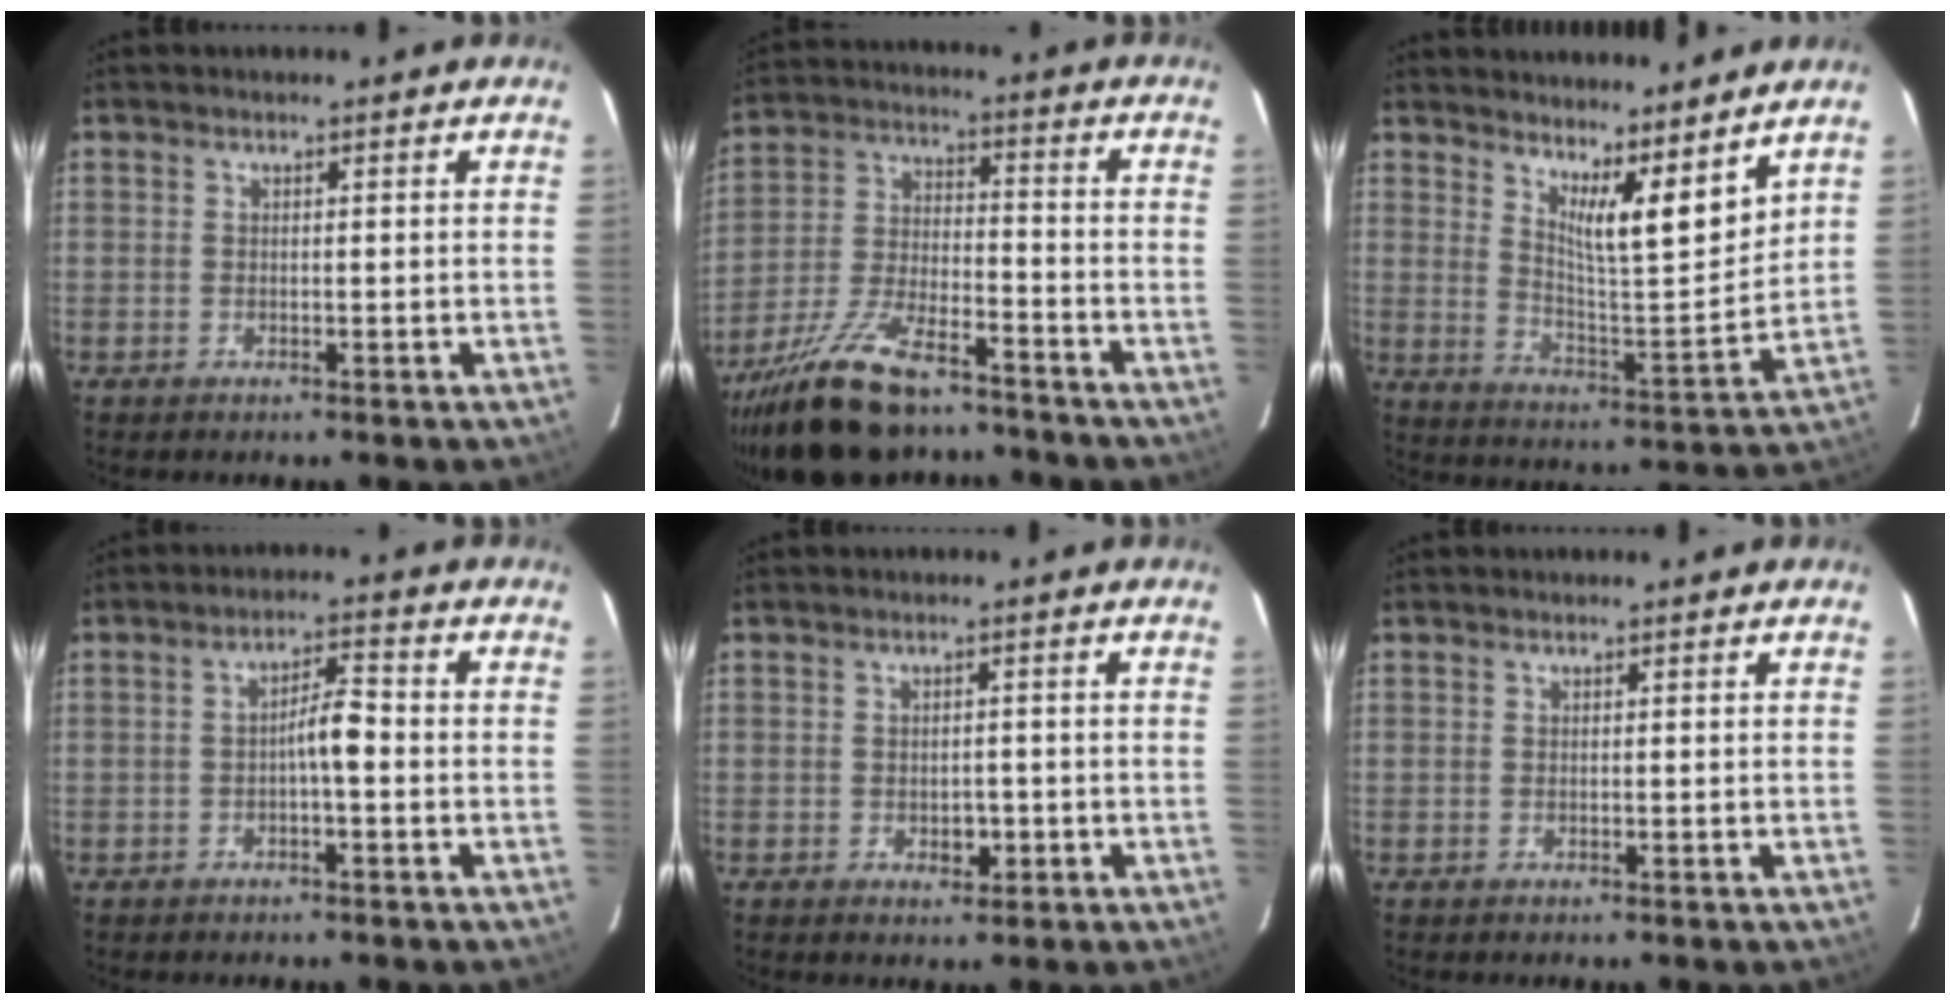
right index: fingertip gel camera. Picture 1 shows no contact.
{"total": 15.4, "force": [-12.0, 4.3, 8.7], "torque": [-0.186, -0.008, -0.217]}
{"total": 9.2, "force": [6.6, 1.1, 6.3], "torque": [-0.109, -0.016, 0.124]}
{"total": 4.1, "force": [-0.9, 0.8, 3.9], "torque": [-0.062, 0.014, -0.013]}
{"total": 2.5, "force": [-0.9, 1.5, 1.7], "torque": [-0.023, 0.003, -0.007]}
{"total": 0.0}